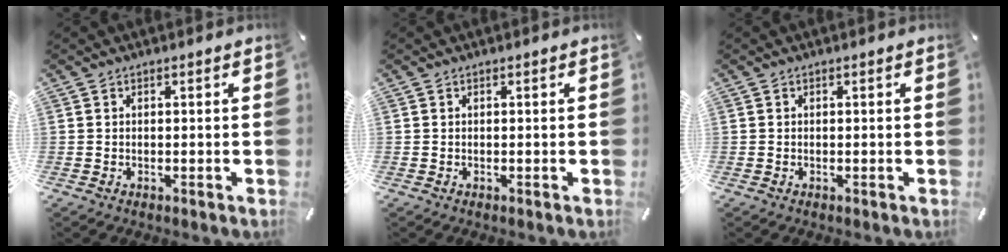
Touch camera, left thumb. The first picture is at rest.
{"total": 0.0}
{"total": 0.0}